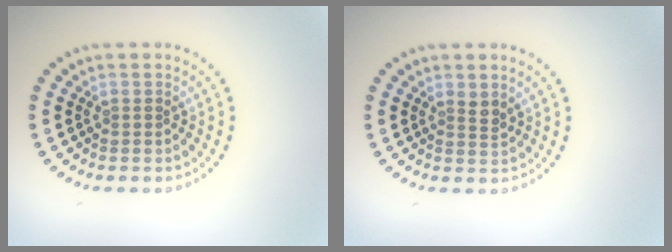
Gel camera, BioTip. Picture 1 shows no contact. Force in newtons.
{"total": 1.0, "press": 0.8, "slide": 0.7}